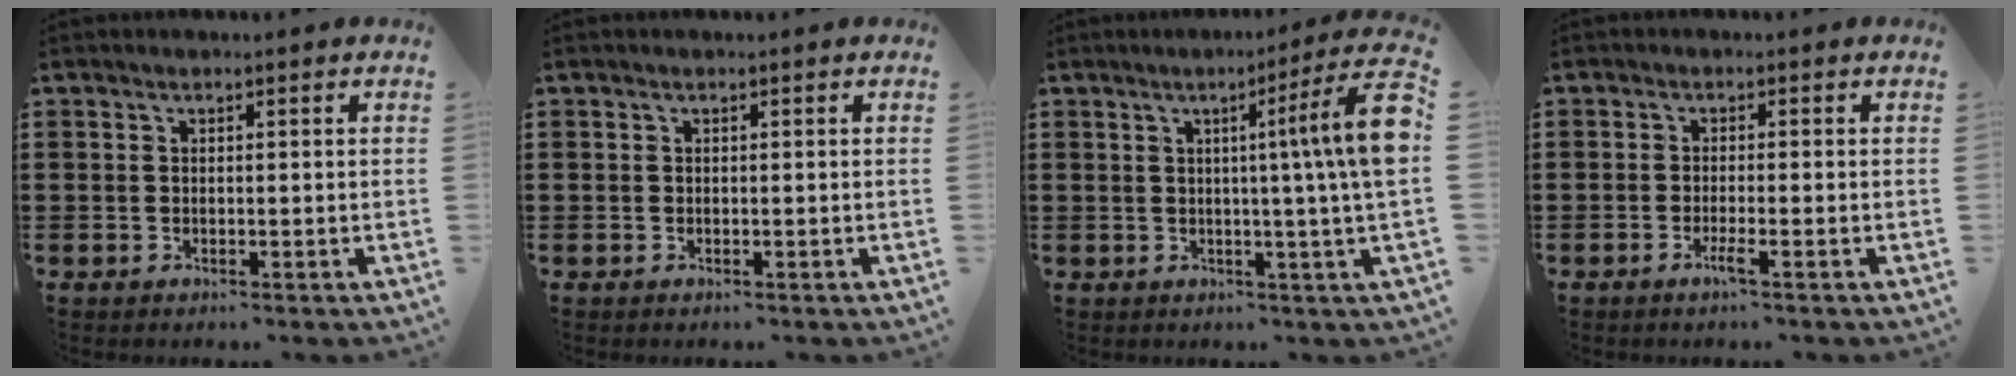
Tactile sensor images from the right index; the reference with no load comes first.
{"total": 0.0}
{"total": 10.8, "force": [1.6, -0.4, 10.6], "torque": [-0.169, -0.015, 0.019]}
{"total": 2.3, "force": [-1.4, -0.1, 1.9], "torque": [-0.046, -0.009, -0.030]}